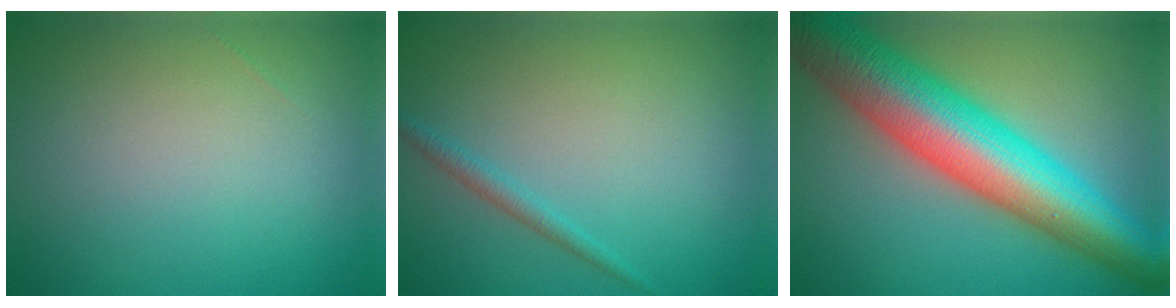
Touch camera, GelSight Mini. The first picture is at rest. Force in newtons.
{"total": 1.3, "press": 1.3, "slide": 0.0}
{"total": 12.5, "press": 12.5, "slide": 0.4}